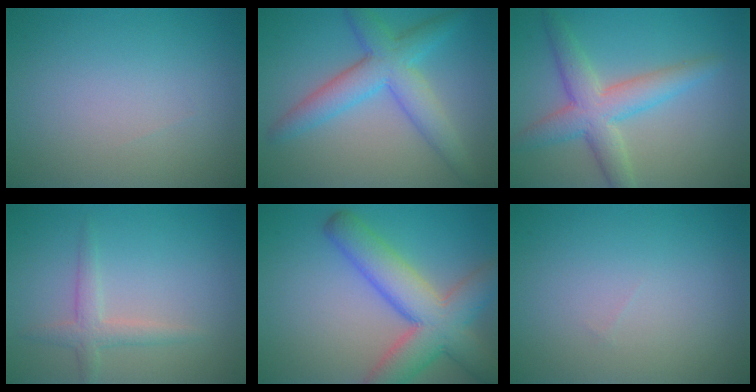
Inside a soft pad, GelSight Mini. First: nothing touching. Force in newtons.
{"total": 5.6, "press": 5.6, "slide": 0.1}
{"total": 5.2, "press": 5.2, "slide": 0.2}
{"total": 2.0, "press": 2.0, "slide": 0.1}
{"total": 8.2, "press": 8.2, "slide": 0.4}
{"total": 0.0}